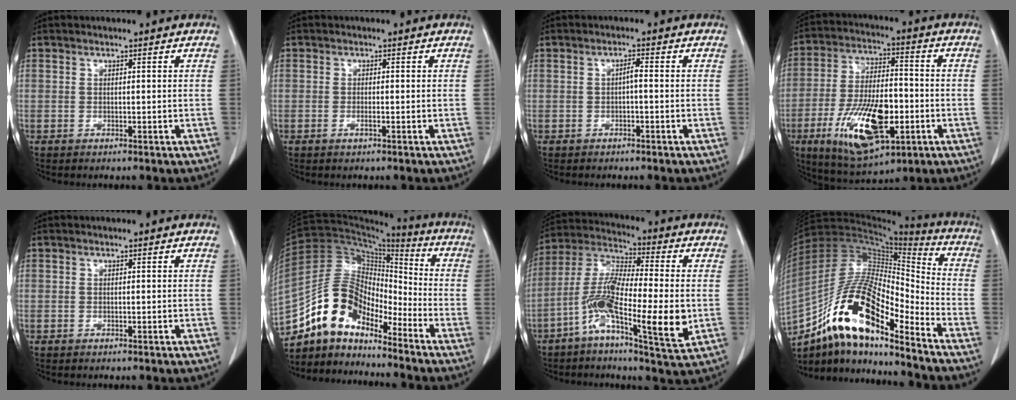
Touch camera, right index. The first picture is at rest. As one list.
[{"total": 1.0, "force": [-0.4, 0.1, 0.9], "torque": [-0.020, -0.001, -0.006]}, {"total": 0.8, "force": [-0.1, 0.1, 0.8], "torque": [-0.012, 0.002, -0.003]}, {"total": 16.6, "force": [-5.6, 6.2, 14.4], "torque": [-0.273, -0.008, -0.086]}, {"total": 0.0}, {"total": 13.2, "force": [-10.5, 5.7, 5.6], "torque": [-0.112, 0.057, -0.195]}, {"total": 15.0, "force": [-4.1, 2.4, 14.3], "torque": [-0.277, -0.004, -0.079]}, {"total": 19.4, "force": [-12.1, 5.0, 14.3], "torque": [-0.278, 0.015, -0.213]}]